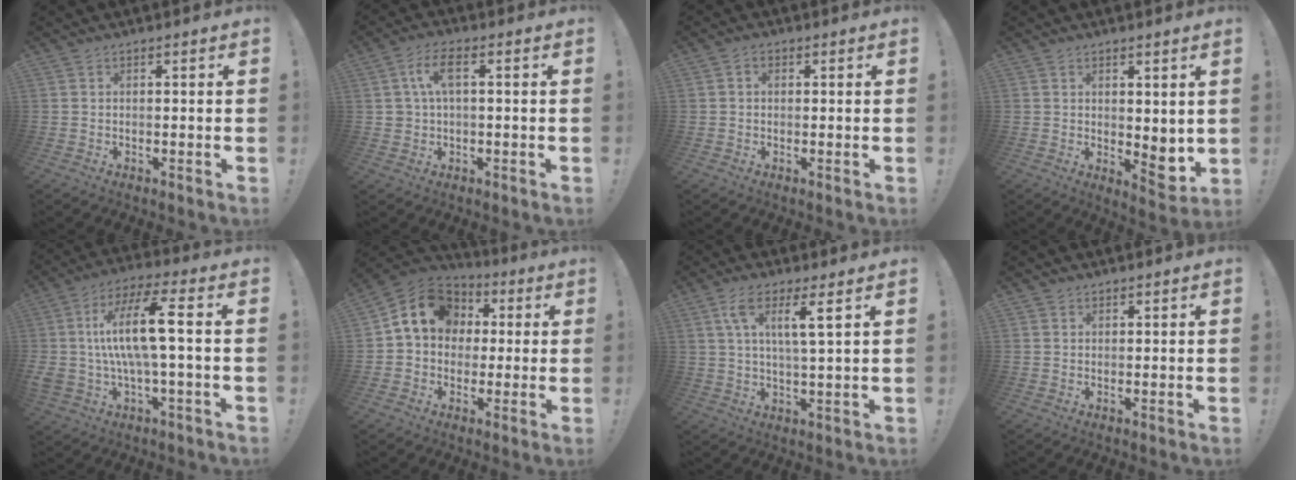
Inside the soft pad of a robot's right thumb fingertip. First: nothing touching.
{"total": 7.1, "force": [1.4, 3.4, 6.1], "torque": [-0.129, 0.009, 0.023]}
{"total": 1.0, "force": [0.0, 0.8, 0.6], "torque": [-0.006, 0.001, -0.001]}
{"total": 4.8, "force": [0.9, 3.0, 3.6], "torque": [-0.027, -0.023, 0.022]}
{"total": 15.9, "force": [1.4, 4.3, 15.3], "torque": [-0.279, 0.002, 0.011]}
{"total": 12.1, "force": [2.8, 10.3, 5.7], "torque": [-0.076, 0.001, 0.059]}
{"total": 8.0, "force": [3.6, 0.6, 7.1], "torque": [-0.134, -0.006, 0.056]}
{"total": 1.0, "force": [0.8, 0.5, 0.1], "torque": [0.002, -0.004, 0.015]}